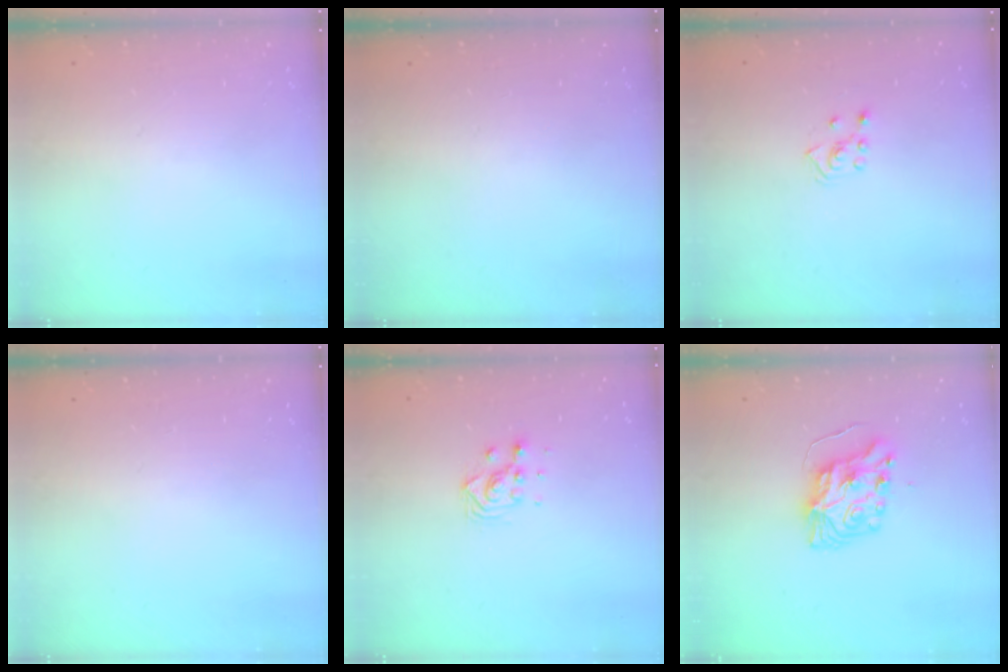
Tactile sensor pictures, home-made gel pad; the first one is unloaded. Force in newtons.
{"total": 0.0}
{"total": 2.8, "press": 2.7, "slide": 0.5}
{"total": 0.0}
{"total": 5.1, "press": 5.1, "slide": 0.1}
{"total": 8.2, "press": 8.2, "slide": 0.6}